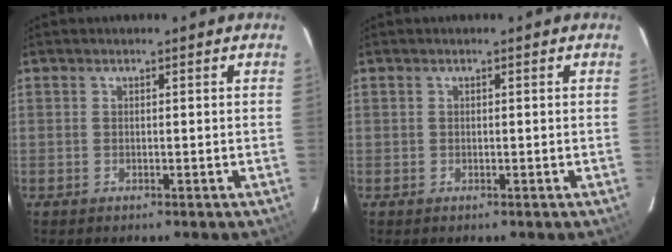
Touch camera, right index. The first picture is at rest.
{"total": 0.0}